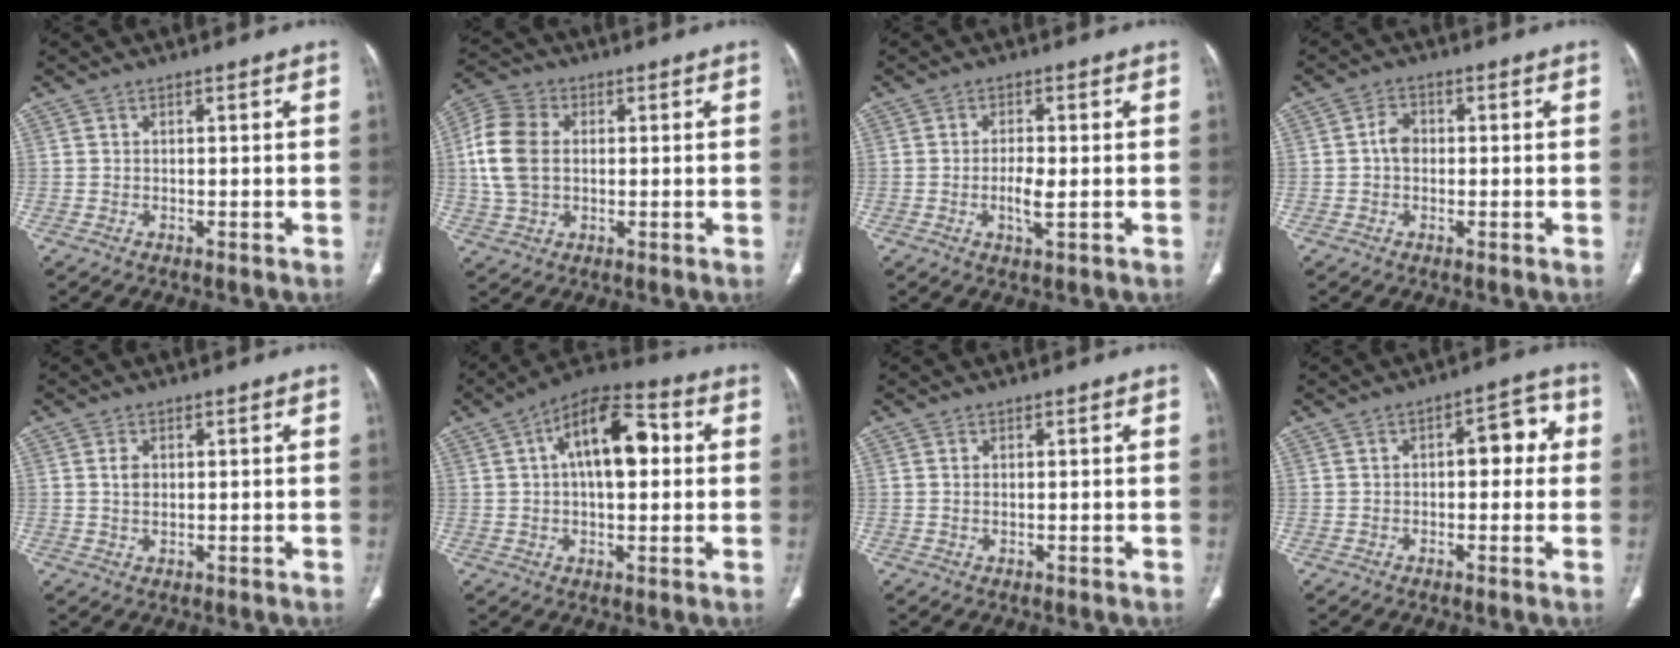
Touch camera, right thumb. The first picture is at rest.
{"total": 11.3, "force": [0.8, 8.0, 8.0], "torque": [-0.168, 0.014, 0.014]}
{"total": 3.9, "force": [-0.6, 1.2, 3.6], "torque": [-0.072, -0.005, -0.013]}
{"total": 3.3, "force": [-0.1, 2.5, 2.0], "torque": [-0.028, 0.010, -0.009]}
{"total": 2.4, "force": [0.5, 1.6, 1.7], "torque": [-0.027, -0.004, 0.010]}
{"total": 14.5, "force": [3.0, 7.2, 12.2], "torque": [-0.178, 0.024, 0.039]}
{"total": 0.5, "force": [0.2, 0.3, 0.4], "torque": [-0.009, 0.002, 0.004]}
{"total": 6.7, "force": [0.6, 3.7, 5.5], "torque": [-0.043, 0.026, 0.002]}